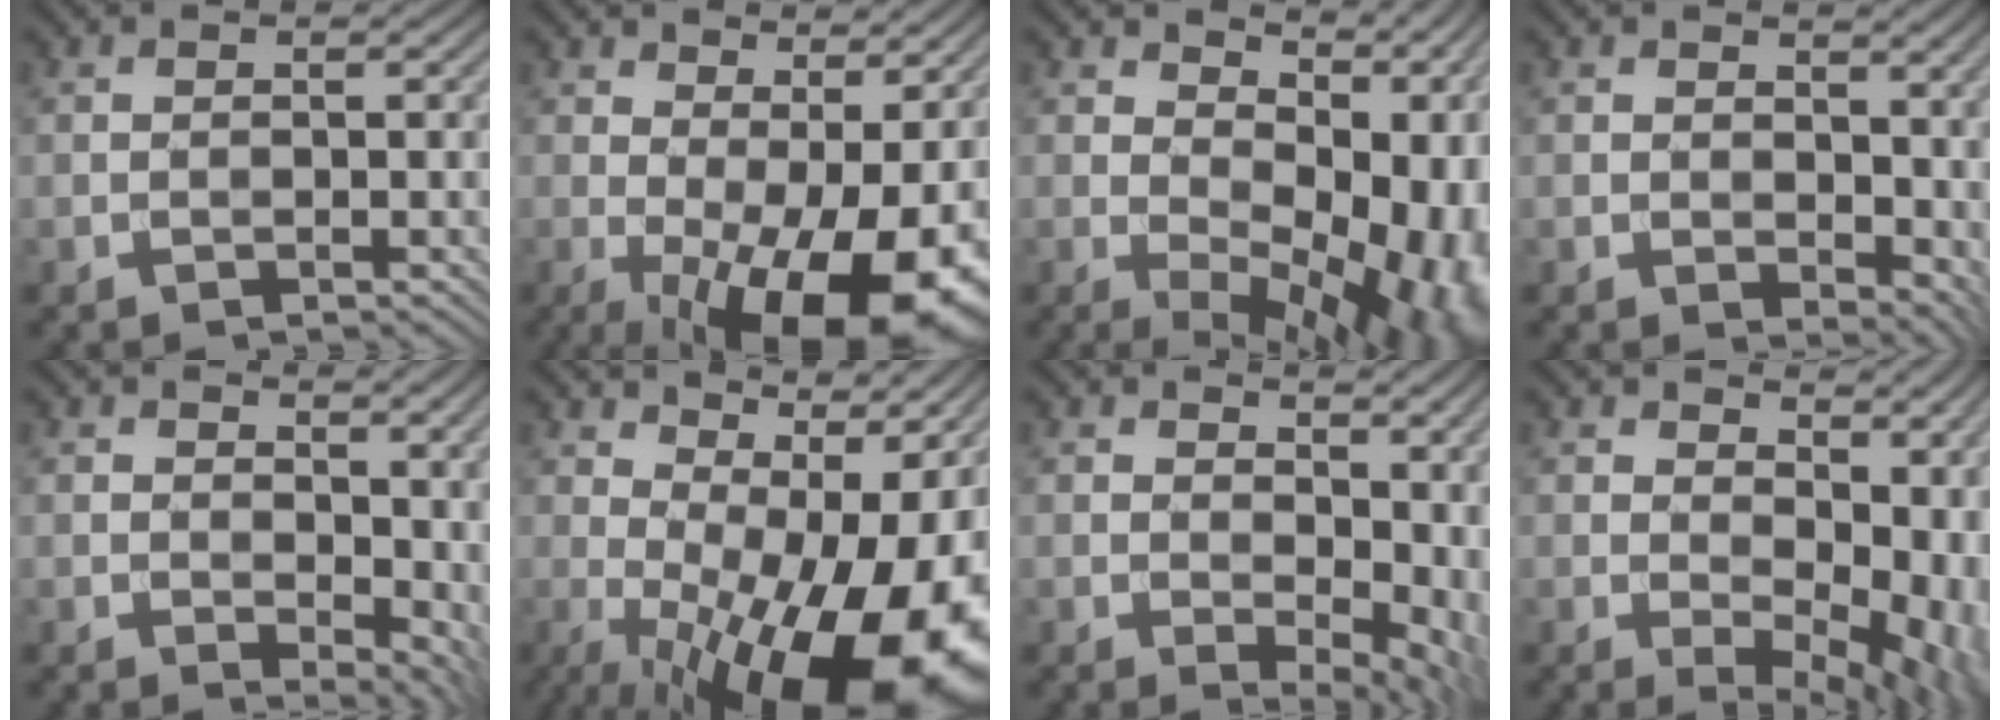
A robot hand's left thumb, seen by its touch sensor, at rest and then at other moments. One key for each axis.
{"total": 16.1, "fx": -1.3, "fy": 7.1, "fz": 14.4, "tx": -0.192, "ty": -0.007, "tz": 0.008}
{"total": 16.1, "fx": 1.5, "fy": 9.1, "fz": 13.2, "tx": -0.144, "ty": -0.004, "tz": 0.058}
{"total": 8.1, "fx": 2.1, "fy": 5.5, "fz": 5.6, "tx": -0.073, "ty": -0.022, "tz": 0.054}
{"total": 9.4, "fx": 2.2, "fy": 6.0, "fz": 6.8, "tx": -0.082, "ty": -0.019, "tz": 0.058}
{"total": 19.1, "fx": -0.4, "fy": 9.6, "fz": 16.5, "tx": -0.168, "ty": 0.008, "tz": 0.014}
{"total": 12.2, "fx": 2.8, "fy": 7.3, "fz": 9.3, "tx": -0.099, "ty": -0.009, "tz": 0.075}
{"total": 14.4, "fx": 3.3, "fy": 8.4, "fz": 11.2, "tx": -0.122, "ty": -0.001, "tz": 0.088}